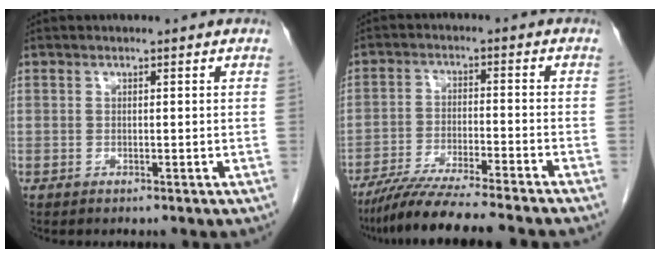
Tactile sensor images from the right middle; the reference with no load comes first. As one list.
[{"total": 11.7, "force": [-10.1, -1.0, 5.8], "torque": [-0.084, -0.028, -0.166]}]